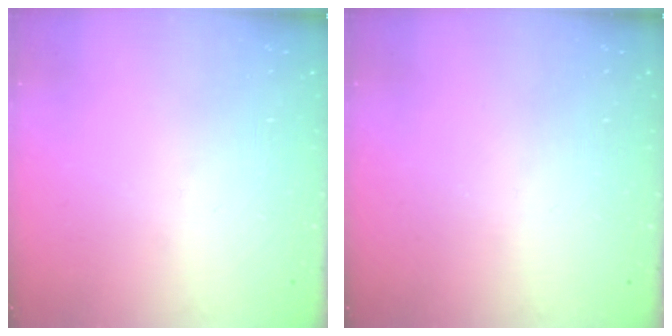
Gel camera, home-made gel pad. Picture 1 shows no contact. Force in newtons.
{"total": 0.0}